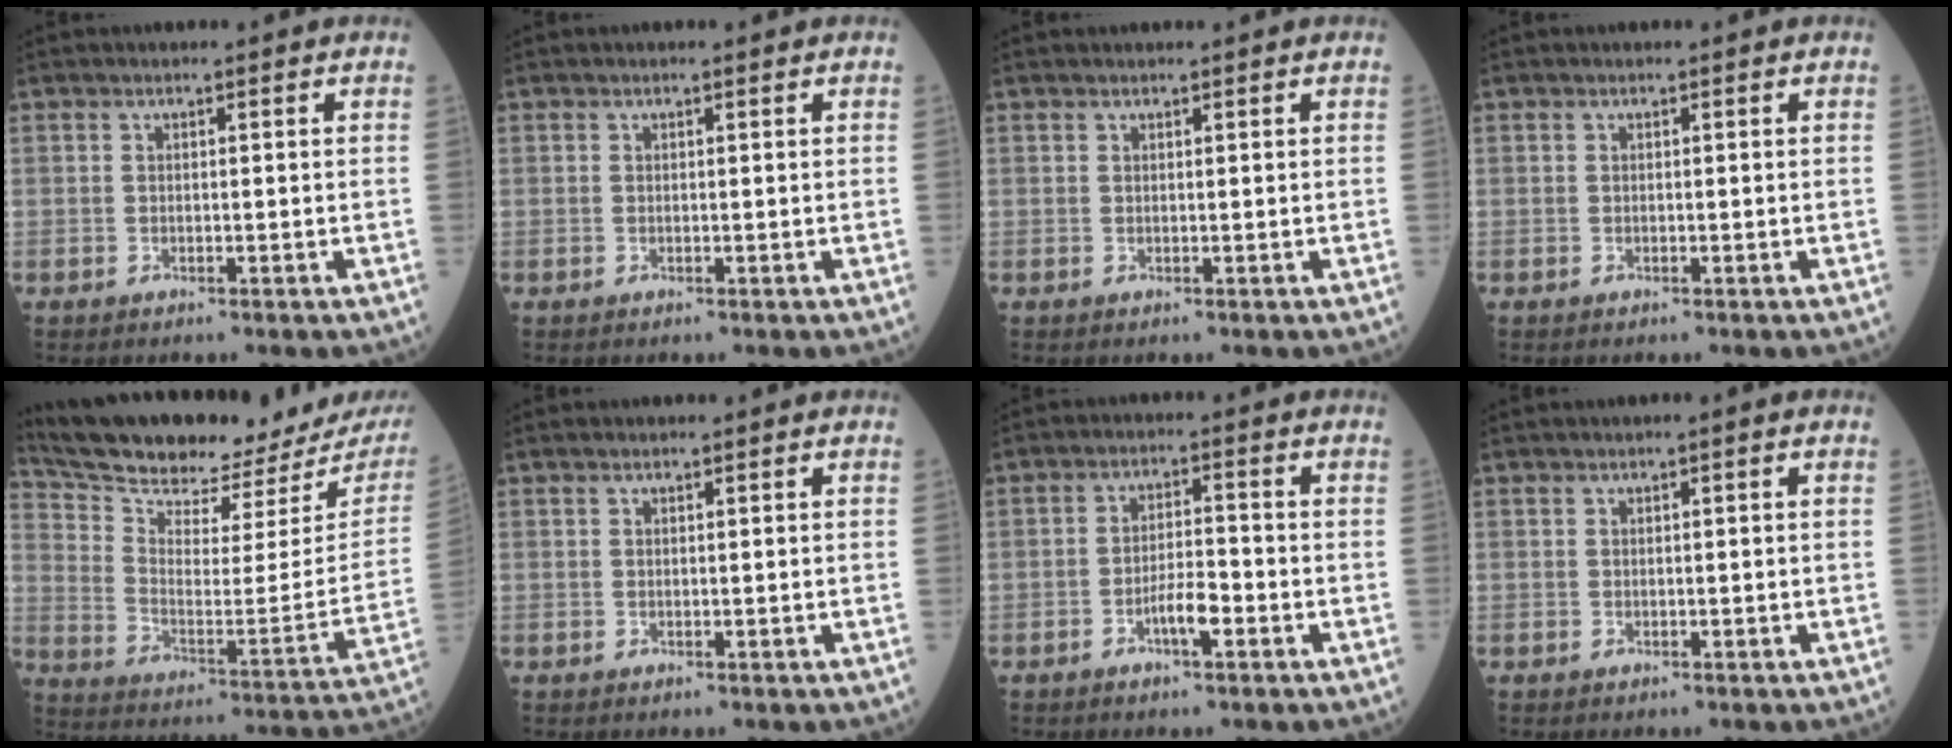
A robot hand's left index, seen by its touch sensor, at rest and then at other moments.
{"total": 0.0}
{"total": 0.8, "force": [0.6, -0.2, 0.4], "torque": [-0.005, 0.008, 0.014]}
{"total": 0.0}
{"total": 23.5, "force": [21.5, 3.5, 8.8], "torque": [-0.159, -0.072, 0.306]}
{"total": 0.0}
{"total": 4.1, "force": [-2.4, 0.8, 3.2], "torque": [-0.060, -0.002, -0.045]}
{"total": 0.6, "force": [-0.1, 0.0, 0.6], "torque": [-0.012, 0.003, -0.003]}